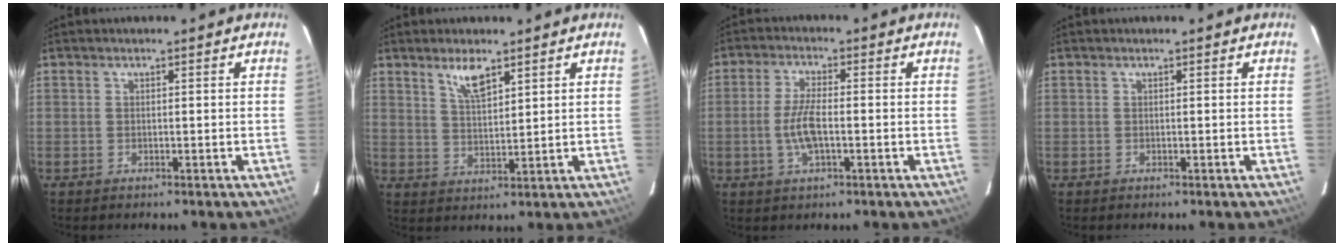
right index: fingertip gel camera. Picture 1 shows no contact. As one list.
[{"total": 5.4, "force": [3.7, 1.6, 3.6], "torque": [-0.066, -0.004, 0.072]}, {"total": 6.2, "force": [-1.4, 2.0, 5.7], "torque": [-0.120, -0.001, -0.028]}, {"total": 0.0}]